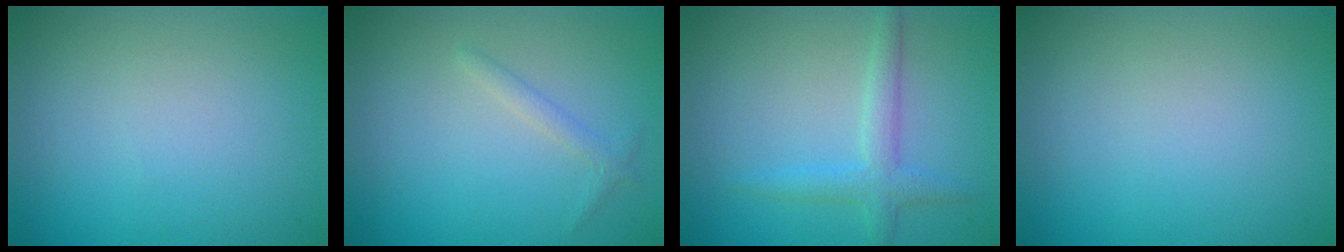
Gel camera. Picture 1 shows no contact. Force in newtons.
{"total": 1.1, "press": 1.1, "slide": 0.1}
{"total": 2.5, "press": 2.5, "slide": 0.1}
{"total": 0.0}